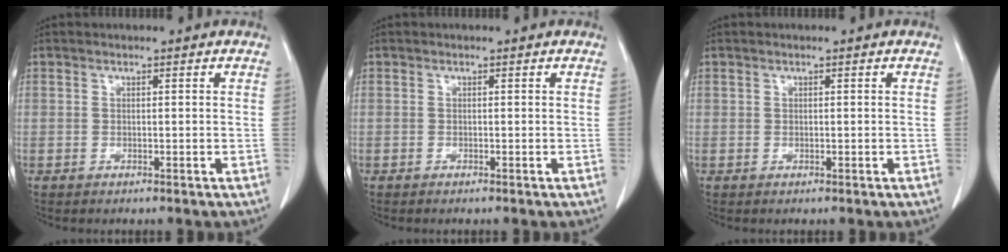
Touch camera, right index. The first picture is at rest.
{"total": 0.0}
{"total": 0.0}